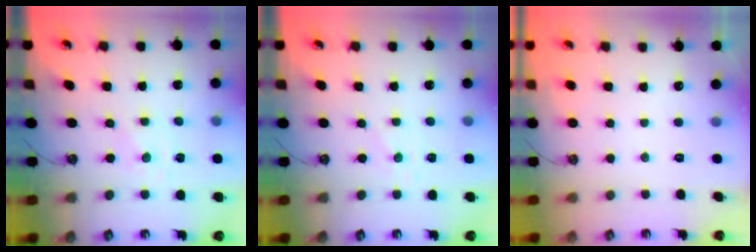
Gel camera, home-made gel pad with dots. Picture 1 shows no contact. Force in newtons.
{"total": 1.4, "press": 1.3, "slide": 0.4}
{"total": 0.0}